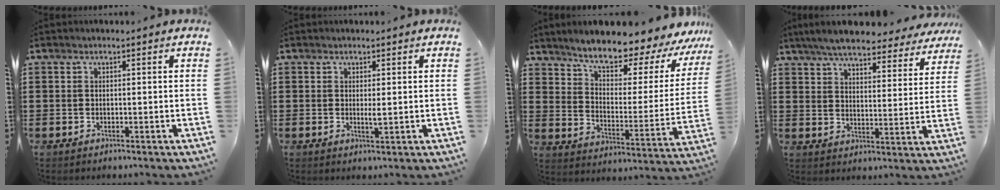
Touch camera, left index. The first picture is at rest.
{"total": 1.8, "force": [0.2, 0.3, 1.7], "torque": [-0.033, -0.002, 0.004]}
{"total": 8.6, "force": [7.4, 2.2, 3.9], "torque": [-0.087, -0.058, 0.119]}
{"total": 6.6, "force": [6.2, 0.5, 2.2], "torque": [-0.070, -0.032, 0.110]}